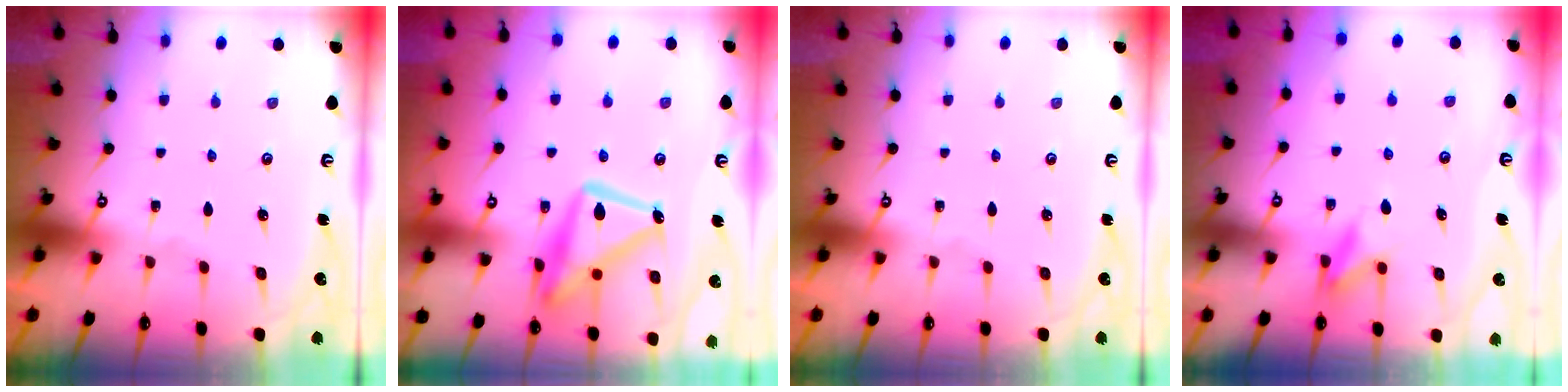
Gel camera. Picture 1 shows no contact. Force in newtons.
{"total": 18.4, "press": 18.3, "slide": 1.4}
{"total": 0.0}
{"total": 8.5, "press": 8.4, "slide": 1.3}